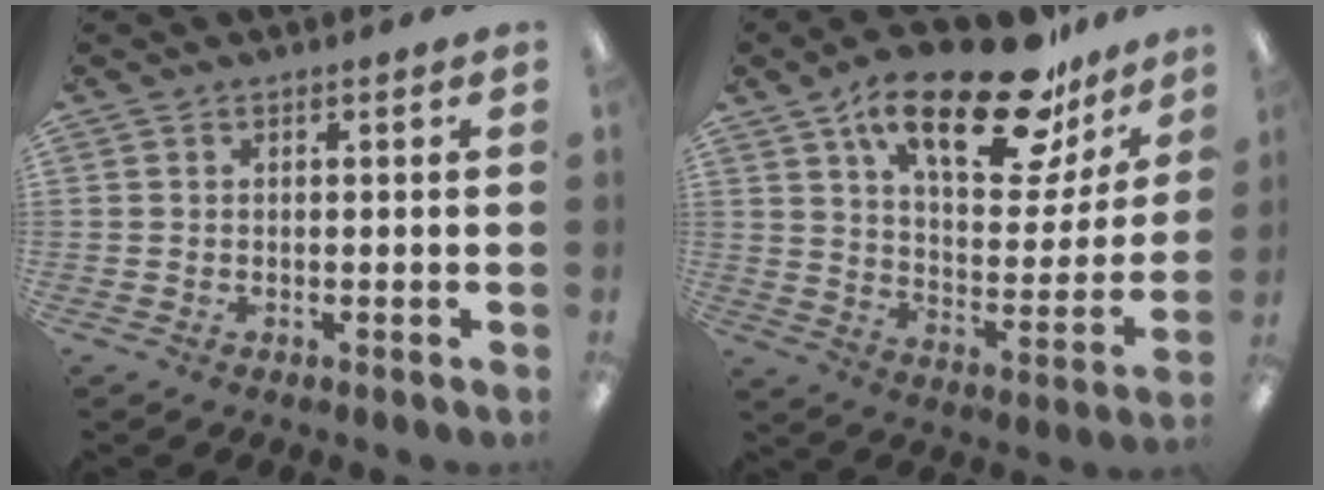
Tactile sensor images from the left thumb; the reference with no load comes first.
{"total": 24.5, "force": [15.9, 9.3, 16.1], "torque": [-0.244, -0.090, 0.263]}